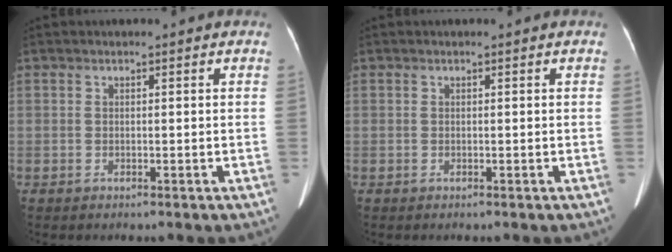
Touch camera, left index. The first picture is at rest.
{"total": 0.0}